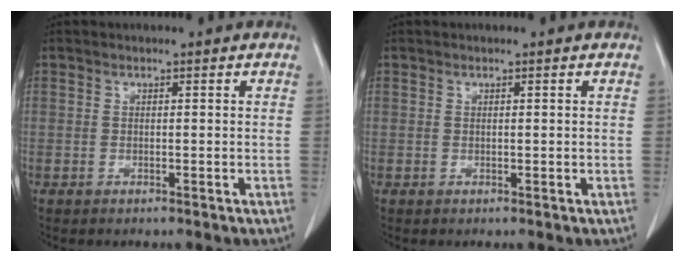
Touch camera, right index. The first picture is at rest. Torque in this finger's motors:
{"motor_torque": [-0.06, 0.05, 0.00, 0.00]}